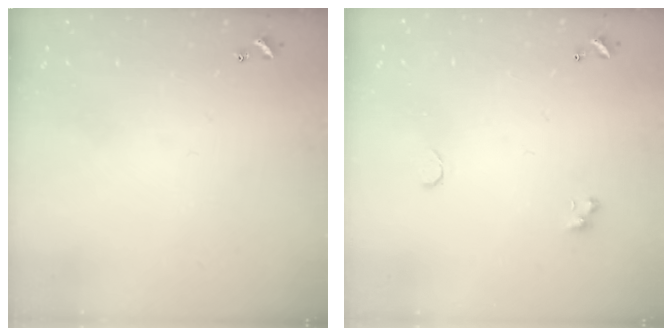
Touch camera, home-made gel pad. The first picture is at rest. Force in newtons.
{"total": 0.6, "press": 0.4, "slide": 0.4}